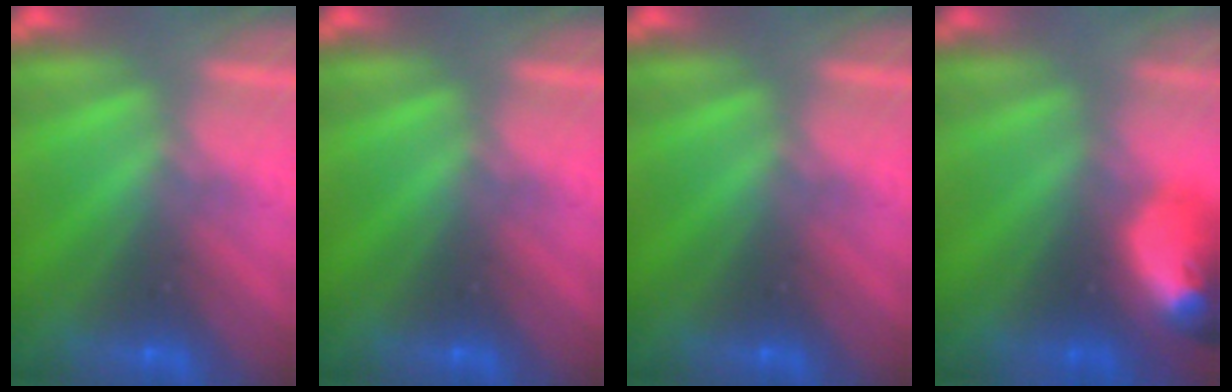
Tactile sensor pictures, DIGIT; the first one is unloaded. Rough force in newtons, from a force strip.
{"total": 0.0}
{"total": 0.0}
{"total": 7.4}